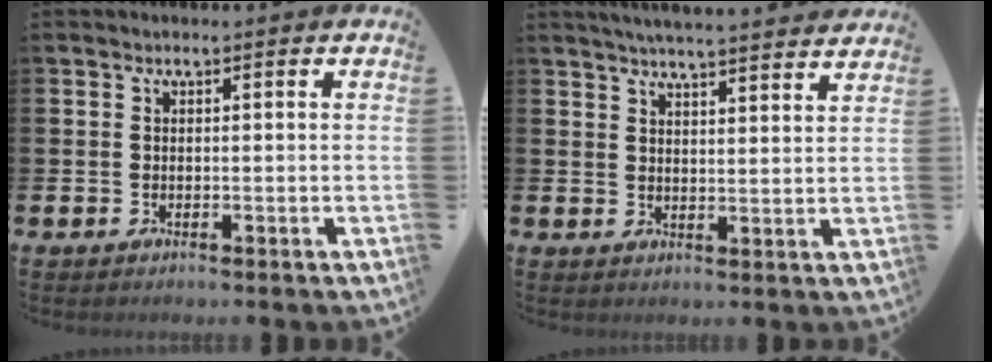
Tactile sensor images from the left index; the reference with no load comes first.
{"total": 4.8, "force": [4.7, -0.6, 0.7], "torque": [-0.024, -0.027, 0.083]}